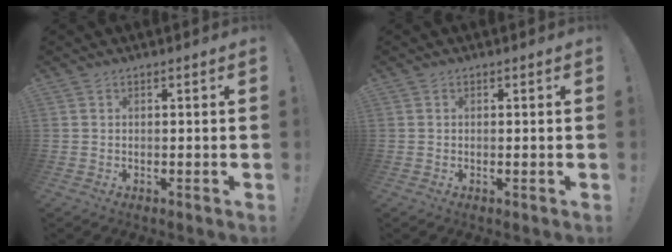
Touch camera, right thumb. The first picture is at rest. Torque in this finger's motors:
{"motor_torque": [-0.03, 0.08, 0.17, -0.19, 0.00]}